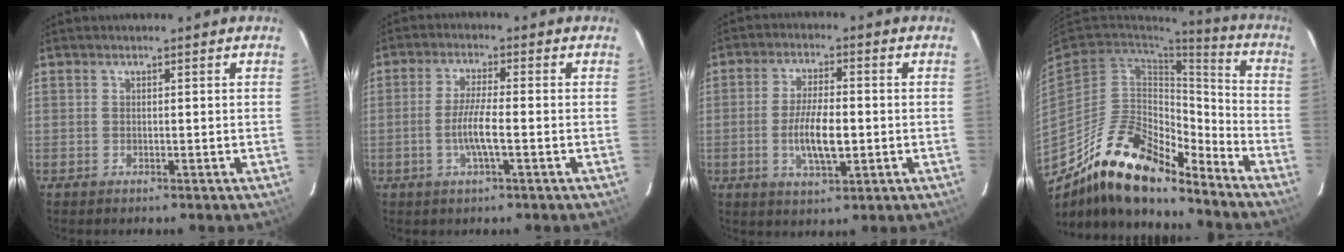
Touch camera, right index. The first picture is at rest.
{"total": 5.7, "force": [-1.7, 0.4, 5.5], "torque": [-0.107, -0.005, -0.032]}
{"total": 8.4, "force": [-1.5, 2.9, 7.8], "torque": [-0.151, -0.005, -0.025]}
{"total": 19.3, "force": [-15.2, 6.7, 9.8], "torque": [-0.183, 0.010, -0.271]}